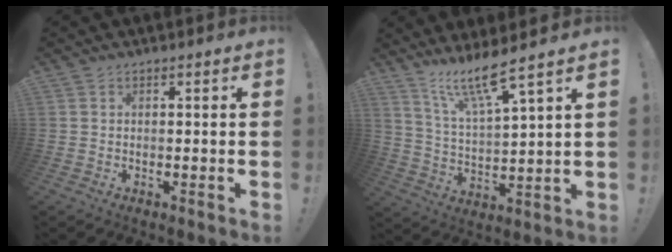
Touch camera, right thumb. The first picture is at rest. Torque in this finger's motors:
{"motor_torque": [-0.04, 0.05, 0.15, 0.22, 0.13]}